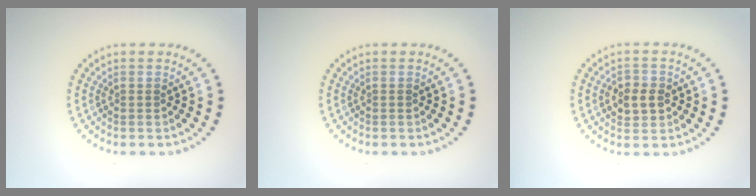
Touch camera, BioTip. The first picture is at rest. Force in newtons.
{"total": 0.0}
{"total": 2.6, "press": 2.5, "slide": 0.4}